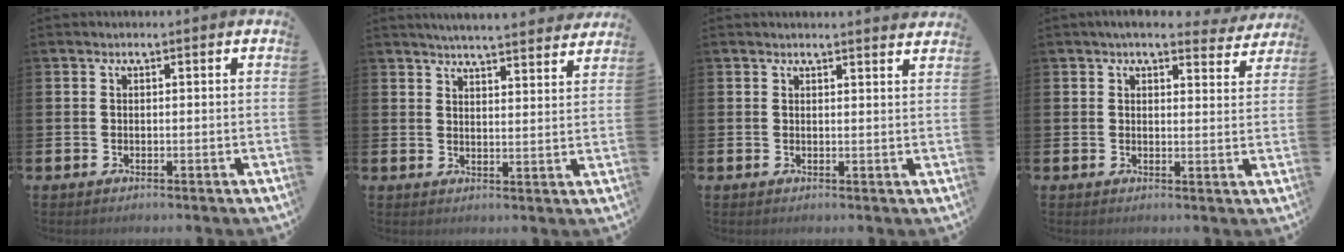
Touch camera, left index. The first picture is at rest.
{"total": 5.1, "force": [5.0, -0.3, 0.7], "torque": [-0.026, -0.029, 0.090]}
{"total": 1.6, "force": [1.6, -0.1, -0.1], "torque": [0.008, -0.013, 0.028]}
{"total": 4.7, "force": [4.3, 1.1, 1.6], "torque": [-0.026, -0.020, 0.074]}